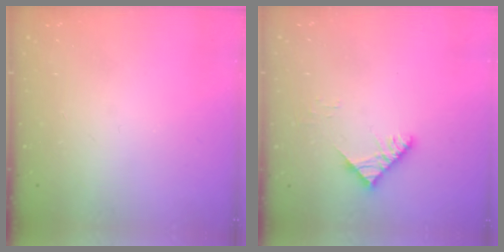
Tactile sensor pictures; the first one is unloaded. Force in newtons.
{"total": 4.7, "press": 4.7, "slide": 0.9}